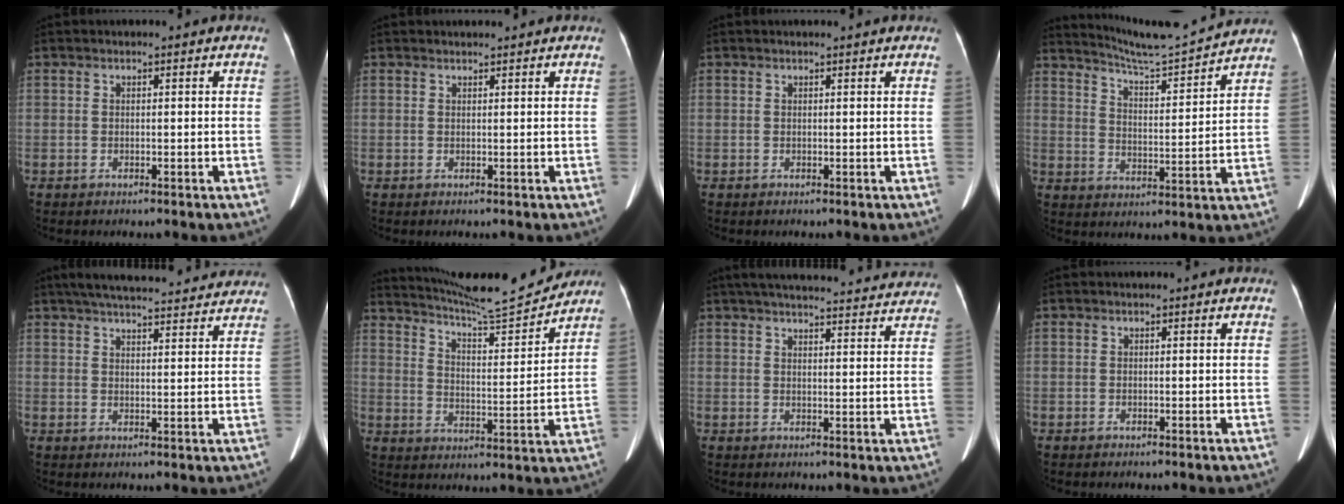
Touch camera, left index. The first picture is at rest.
{"total": 1.1, "force": [1.1, 0.1, 0.1], "torque": [-0.007, 0.010, 0.020]}
{"total": 1.0, "force": [1.0, -0.1, 0.3], "torque": [-0.011, 0.003, 0.014]}
{"total": 12.1, "force": [11.7, -1.1, 2.8], "torque": [-0.058, -0.007, 0.178]}
{"total": 20.3, "force": [18.3, 3.4, 8.1], "torque": [-0.123, 0.036, 0.239]}
{"total": 14.7, "force": [14.1, -0.4, 4.2], "torque": [-0.078, -0.018, 0.215]}
{"total": 27.7, "force": [25.6, 4.4, 9.7], "torque": [-0.153, -0.007, 0.313]}
{"total": 0.0}